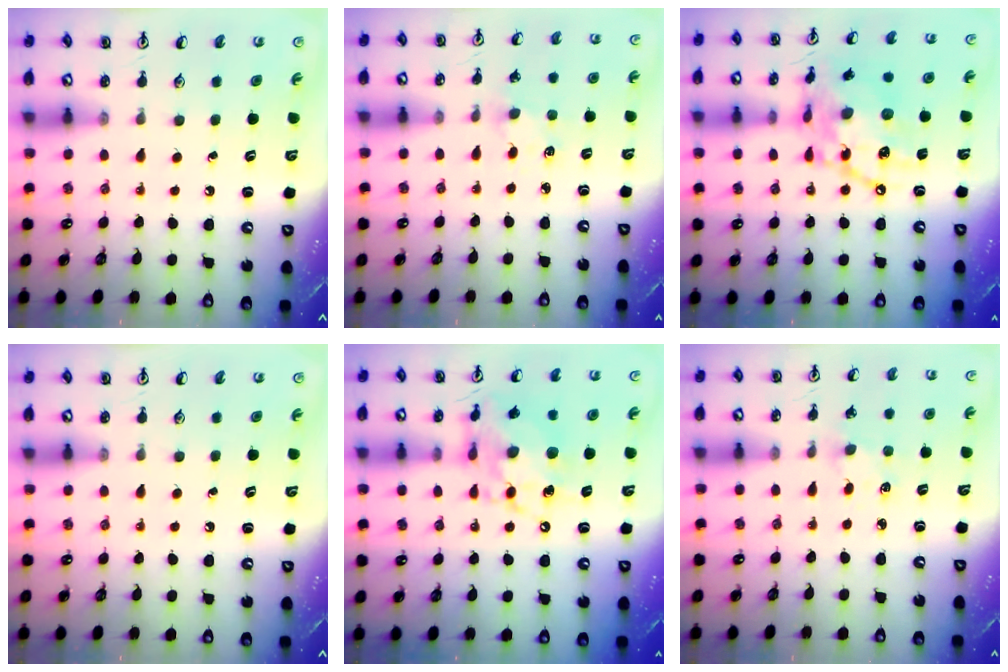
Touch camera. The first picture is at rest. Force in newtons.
{"total": 3.0, "press": 3.0, "slide": 0.4}
{"total": 17.7, "press": 17.6, "slide": 1.5}
{"total": 0.0}
{"total": 12.7, "press": 12.7, "slide": 1.0}
{"total": 3.0, "press": 3.0, "slide": 0.4}